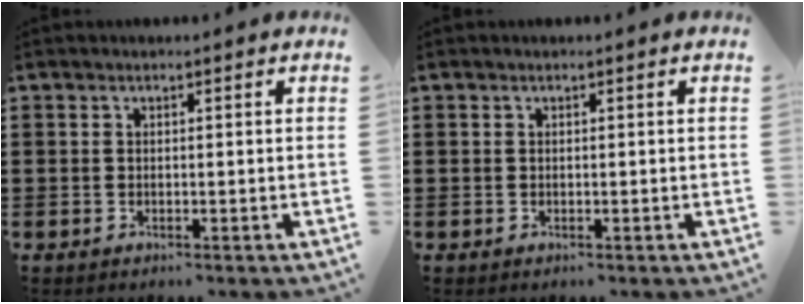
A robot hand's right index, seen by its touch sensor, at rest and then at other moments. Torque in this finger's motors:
{"motor_torque": [-0.86, 1.28, 0.00, 0.00]}